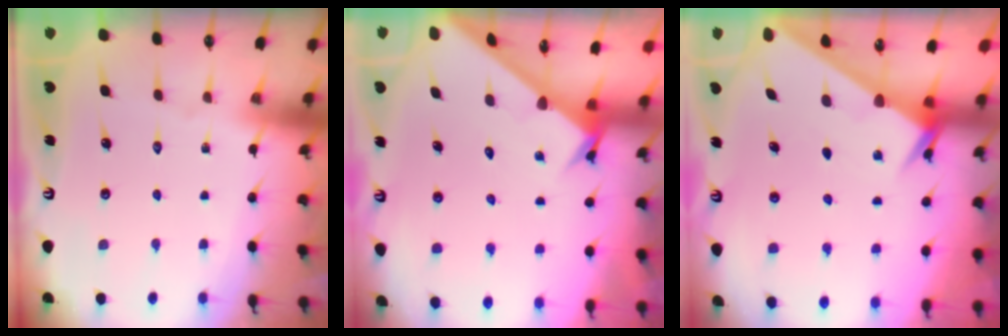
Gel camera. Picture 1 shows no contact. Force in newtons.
{"total": 2.2, "press": 2.2, "slide": 0.1}
{"total": 2.1, "press": 2.1, "slide": 0.1}